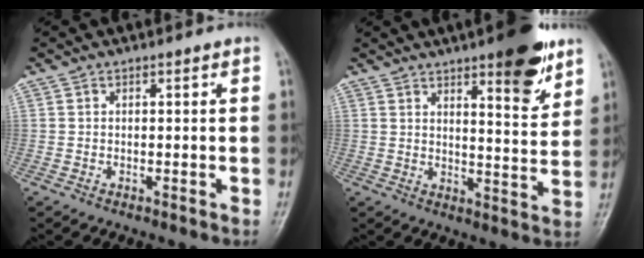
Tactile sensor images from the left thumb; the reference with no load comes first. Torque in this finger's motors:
{"motor_torque": [2.13, 0.73, 1.07, -0.95, 0.18]}